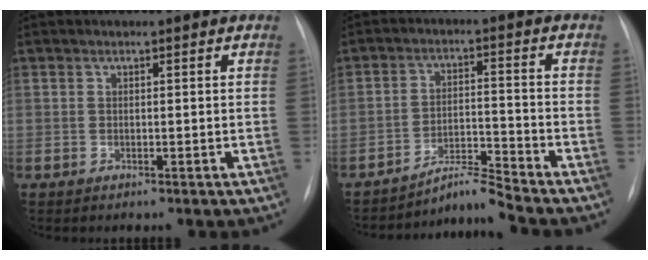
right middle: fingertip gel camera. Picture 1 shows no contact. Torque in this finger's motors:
{"motor_torque": [-0.10, -0.20, -0.07, -0.01]}